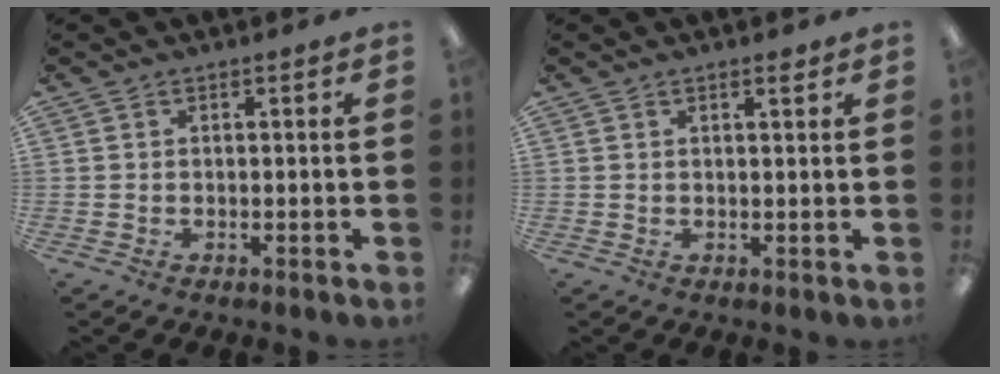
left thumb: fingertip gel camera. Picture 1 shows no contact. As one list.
[{"total": 1.6, "force": [1.3, 0.4, 0.9], "torque": [-0.011, -0.003, 0.020]}]